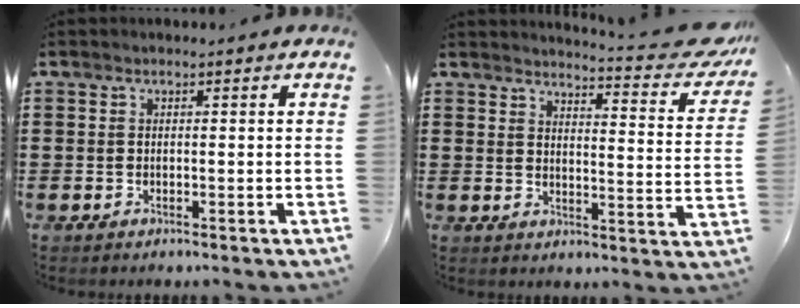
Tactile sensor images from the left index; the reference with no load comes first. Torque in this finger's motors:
{"motor_torque": [1.07, -1.07, 0.25, 0.06]}